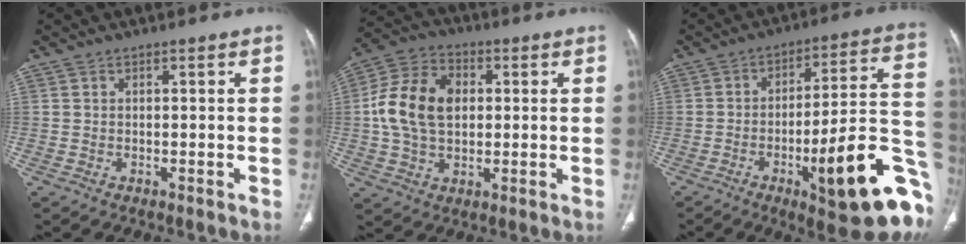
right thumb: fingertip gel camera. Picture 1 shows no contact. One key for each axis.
{"total": 13.8, "fx": 1.3, "fy": 9.6, "fz": 9.8, "tx": -0.171, "ty": 0.017, "tz": 0.018}
{"total": 25.2, "fx": -9.2, "fy": 6.0, "fz": 22.7, "tx": -0.239, "ty": 0.040, "tz": -0.121}